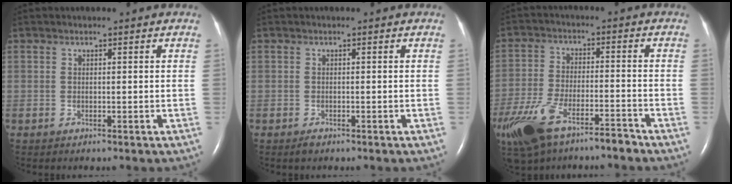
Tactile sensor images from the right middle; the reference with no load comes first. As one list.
[{"total": 0.8, "force": [-0.6, 0.3, 0.4], "torque": [-0.011, -0.002, -0.008]}, {"total": 13.9, "force": [-10.0, 4.6, 8.6], "torque": [-0.181, -0.012, -0.181]}]